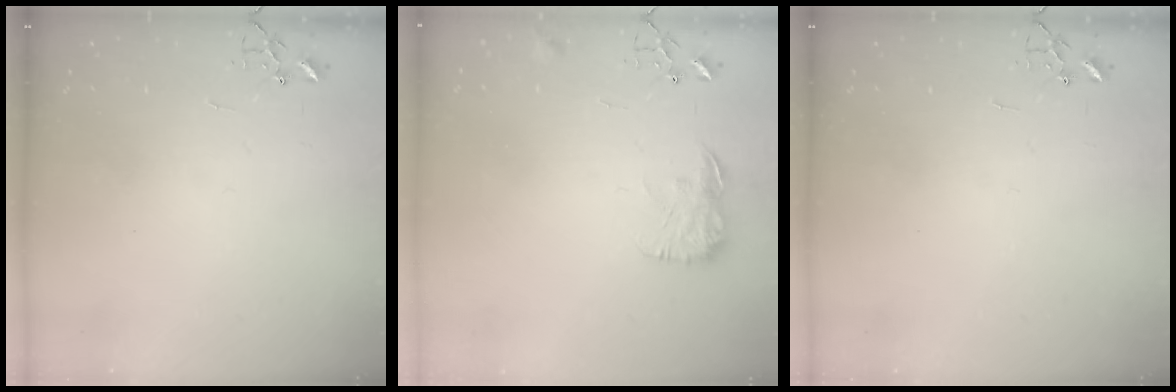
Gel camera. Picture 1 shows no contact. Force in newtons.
{"total": 10.7, "press": 10.7, "slide": 0.3}
{"total": 0.0}